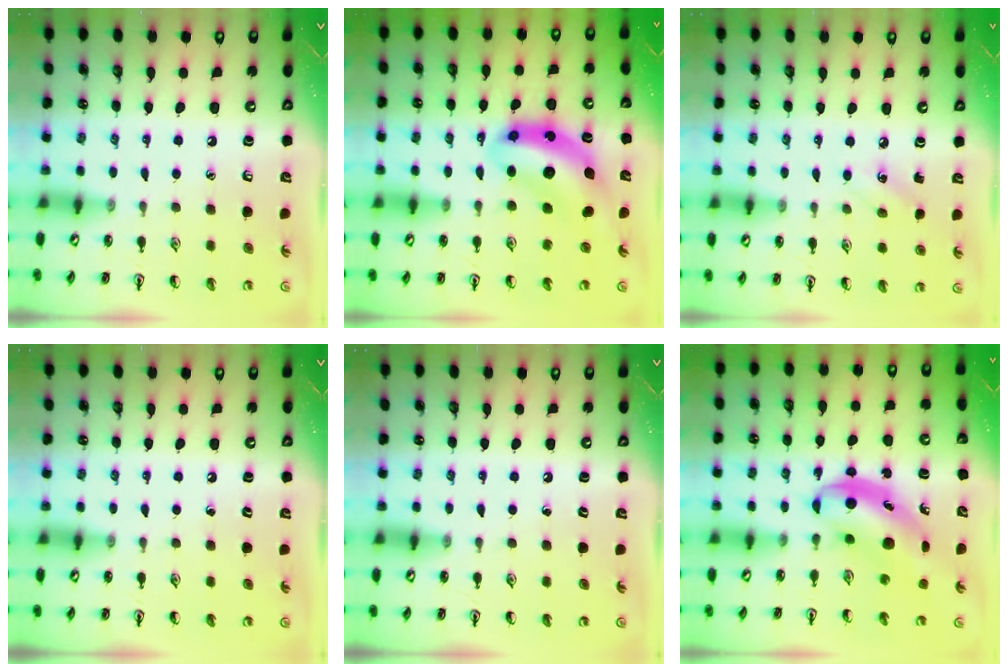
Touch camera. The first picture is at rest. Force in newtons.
{"total": 9.4, "press": 9.0, "slide": 2.8}
{"total": 3.7, "press": 3.5, "slide": 1.2}
{"total": 0.0}
{"total": 0.0}
{"total": 6.4, "press": 6.4, "slide": 0.9}